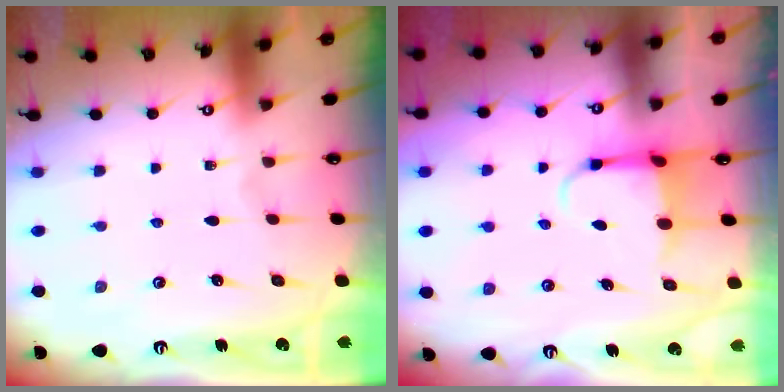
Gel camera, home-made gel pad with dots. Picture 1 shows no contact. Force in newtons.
{"total": 3.9, "press": 3.8, "slide": 1.1}